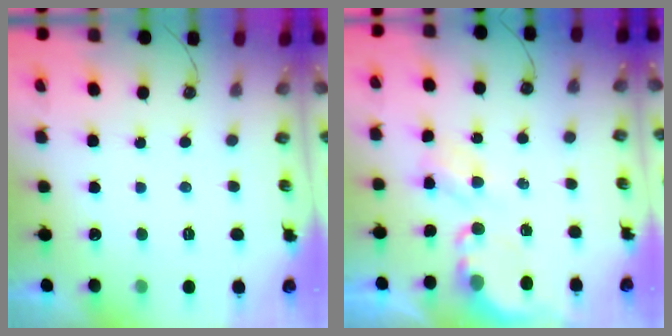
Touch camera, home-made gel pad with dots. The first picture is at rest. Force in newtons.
{"total": 4.0, "press": 4.0, "slide": 0.1}